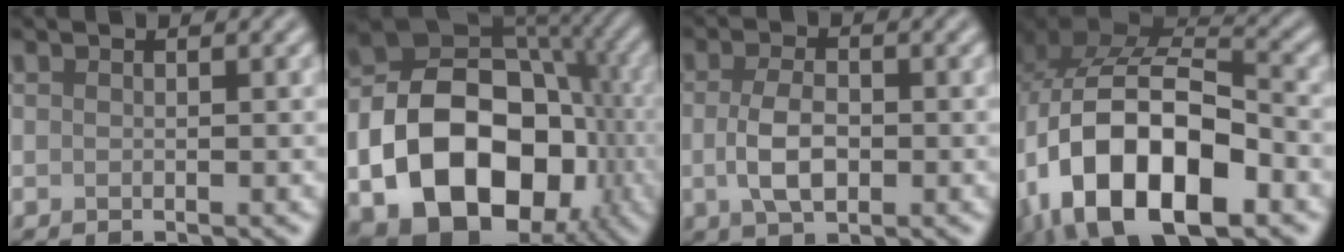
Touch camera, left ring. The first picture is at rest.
{"total": 17.2, "force": [-4.7, 12.6, 10.8], "torque": [-0.160, -0.030, -0.079]}
{"total": 3.7, "force": [-0.4, 2.0, 3.1], "torque": [-0.066, -0.002, -0.007]}
{"total": 15.8, "force": [-5.0, 8.8, 12.2], "torque": [-0.209, -0.007, -0.087]}